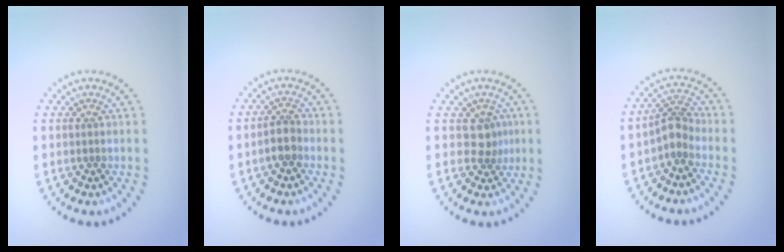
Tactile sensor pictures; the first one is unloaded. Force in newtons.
{"total": 2.0, "press": 1.7, "slide": 0.9}
{"total": 2.1, "press": 1.6, "slide": 1.3}
{"total": 2.4, "press": 1.8, "slide": 1.6}